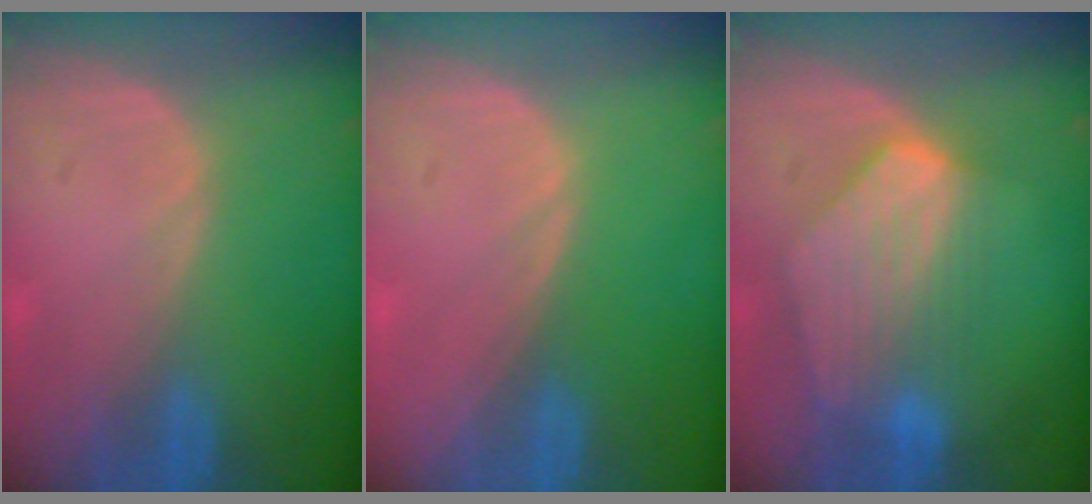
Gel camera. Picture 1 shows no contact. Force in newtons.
{"total": 0.0}
{"total": 8.4, "press": 7.6, "slide": 3.5}